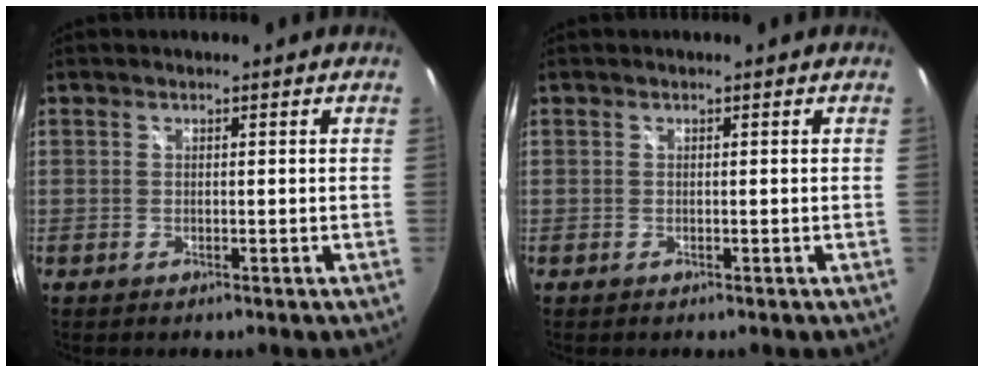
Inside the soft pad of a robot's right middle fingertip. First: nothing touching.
{"total": 0.0}